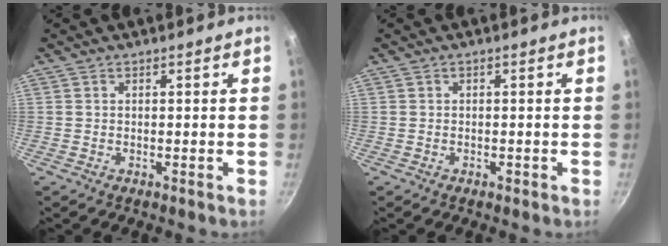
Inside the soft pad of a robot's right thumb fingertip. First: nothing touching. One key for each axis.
{"total": 0.7, "fx": -0.3, "fy": 0.5, "fz": 0.4, "tx": -0.002, "ty": 0.001, "tz": -0.005}